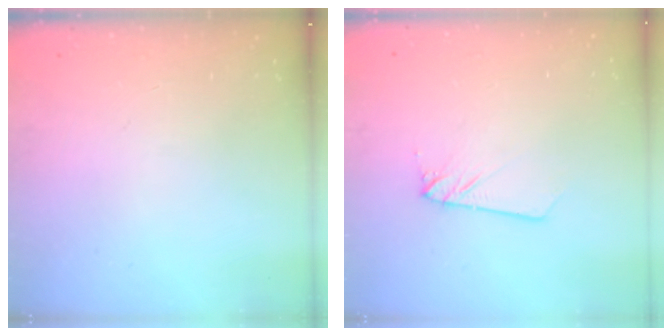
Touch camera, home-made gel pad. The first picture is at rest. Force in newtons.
{"total": 2.3, "press": 2.3, "slide": 0.1}